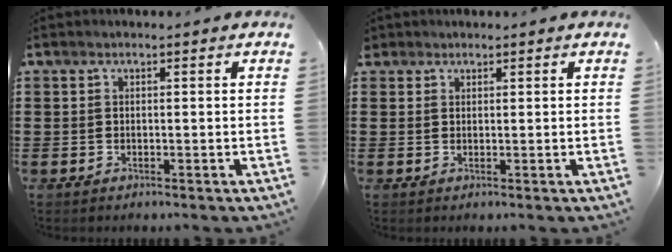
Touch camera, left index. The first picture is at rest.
{"total": 1.1, "force": [0.9, 0.6, 0.1], "torque": [-0.004, 0.004, 0.017]}